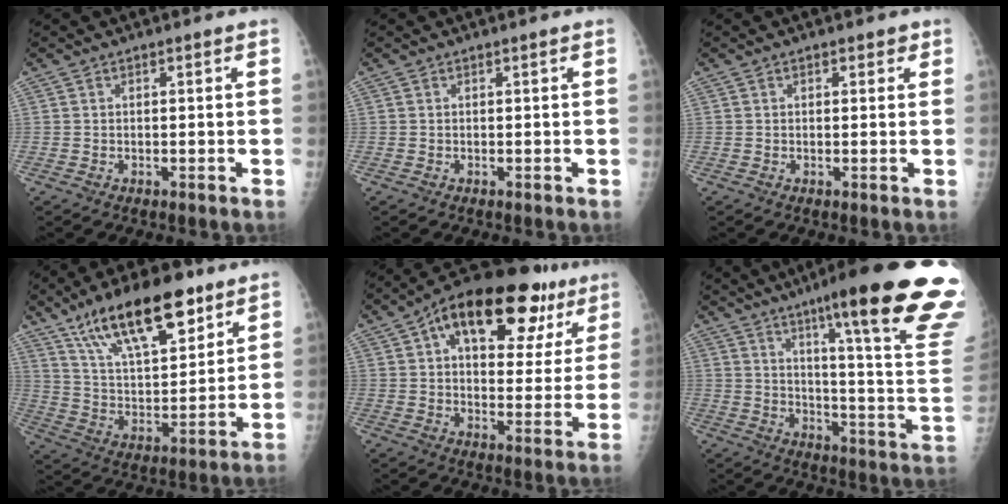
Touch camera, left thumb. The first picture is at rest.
{"total": 0.0}
{"total": 1.9, "force": [0.9, 1.3, 1.1], "torque": [0.000, 0.000, 0.009]}
{"total": 21.2, "force": [13.1, 8.3, 14.5], "torque": [-0.211, -0.046, 0.233]}
{"total": 24.6, "force": [12.0, 12.2, 17.8], "torque": [-0.227, 0.015, 0.172]}
{"total": 28.3, "force": [17.4, 2.8, 22.1], "torque": [-0.246, -0.077, 0.241]}